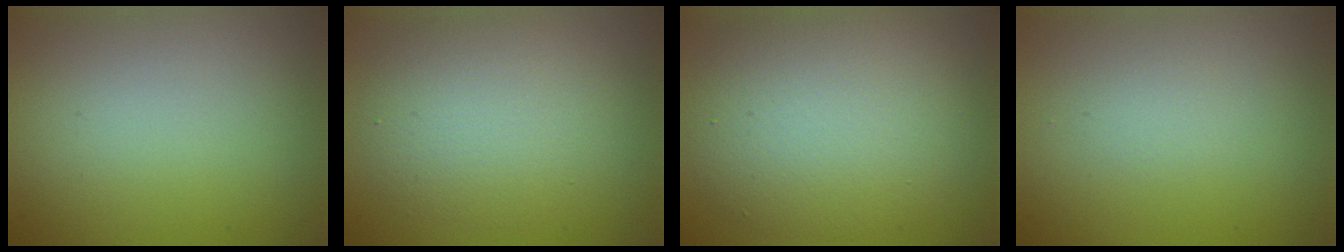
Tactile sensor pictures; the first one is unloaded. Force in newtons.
{"total": 4.3, "press": 4.3, "slide": 0.3}
{"total": 6.8, "press": 6.8, "slide": 0.3}
{"total": 0.0}